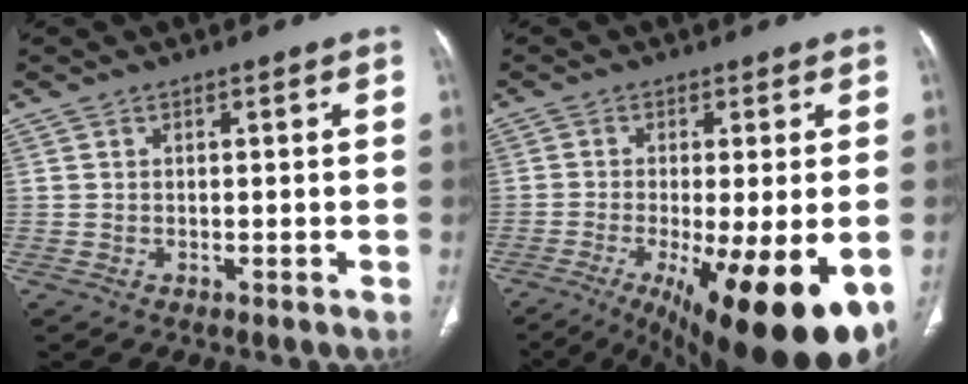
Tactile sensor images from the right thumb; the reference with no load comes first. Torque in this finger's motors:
{"motor_torque": [1.92, 2.80, 0.77, 0.20, 0.56]}